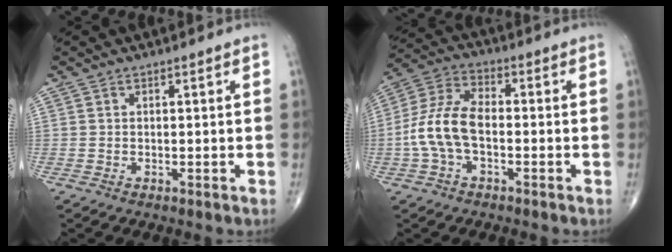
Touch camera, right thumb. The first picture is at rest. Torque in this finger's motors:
{"motor_torque": [0.39, 0.25, 1.28, -0.15, 0.11]}